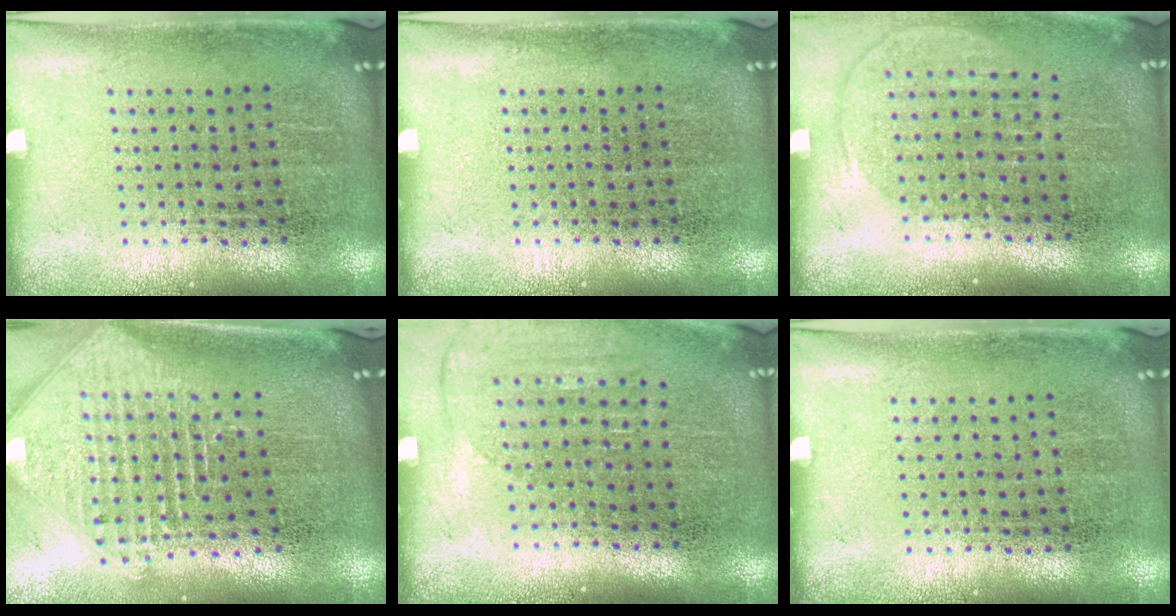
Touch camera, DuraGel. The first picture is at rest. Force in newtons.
{"total": 0.0}
{"total": 1.4, "press": 1.2, "slide": 0.7}
{"total": 2.5, "press": 1.8, "slide": 1.7}
{"total": 1.3, "press": 1.2, "slide": 0.6}
{"total": 0.0}